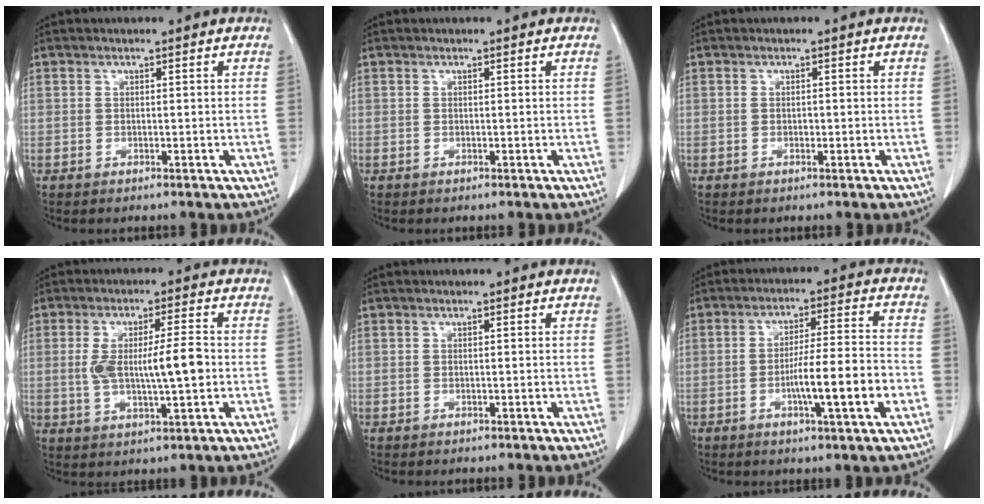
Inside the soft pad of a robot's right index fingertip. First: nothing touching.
{"total": 0.0}
{"total": 0.6, "force": [-0.1, 0.4, 0.4], "torque": [-0.008, 0.002, -0.003]}
{"total": 8.4, "force": [-0.3, 1.3, 8.3], "torque": [-0.153, 0.006, -0.002]}
{"total": 0.0}
{"total": 10.2, "force": [-3.3, 0.1, 9.7], "torque": [-0.156, 0.001, -0.055]}